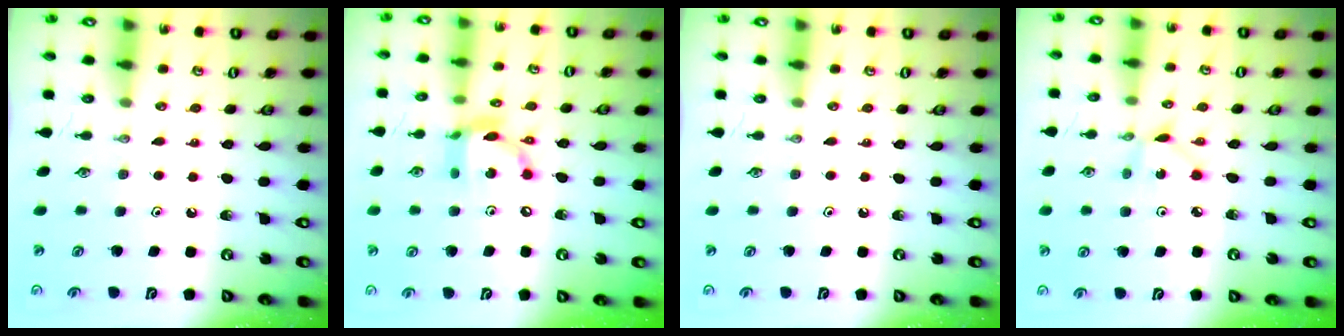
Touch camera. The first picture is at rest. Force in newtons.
{"total": 13.4, "press": 13.3, "slide": 1.1}
{"total": 0.0}
{"total": 2.9, "press": 2.9, "slide": 0.1}